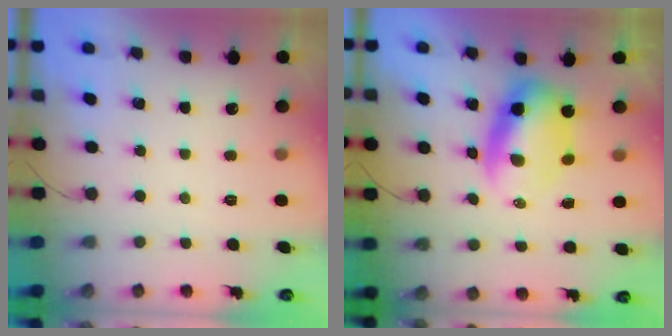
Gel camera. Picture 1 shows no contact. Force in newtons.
{"total": 8.9, "press": 8.7, "slide": 1.9}